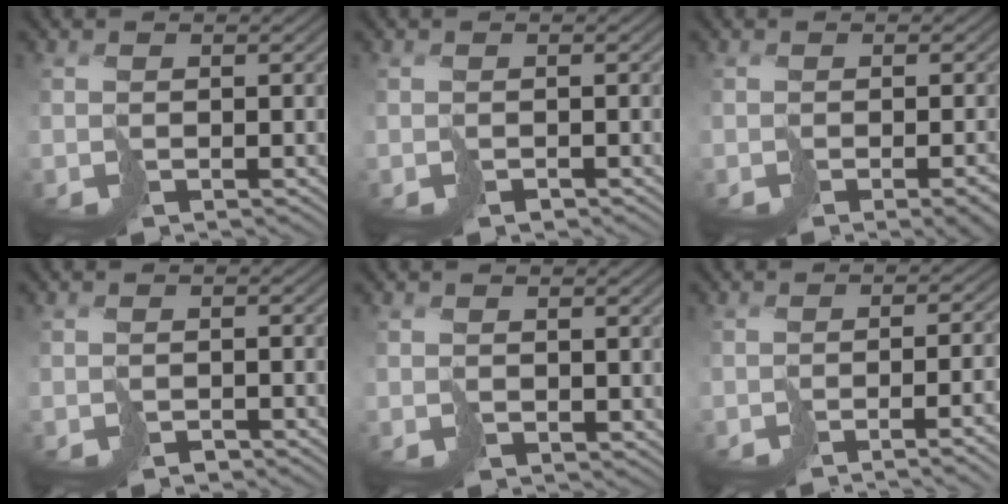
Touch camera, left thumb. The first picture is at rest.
{"total": 0.7, "force": [-0.5, 0.4, 0.3], "torque": [-0.003, -0.002, -0.010]}
{"total": 3.7, "force": [-1.8, 0.8, 3.1], "torque": [-0.039, -0.002, -0.026]}
{"total": 1.0, "force": [-0.8, 0.5, 0.4], "torque": [-0.005, -0.002, -0.017]}
{"total": 1.2, "force": [0.9, 0.8, 0.2], "torque": [-0.009, -0.002, 0.017]}
{"total": 8.2, "force": [-2.9, 2.2, 7.4], "torque": [-0.084, -0.009, -0.040]}